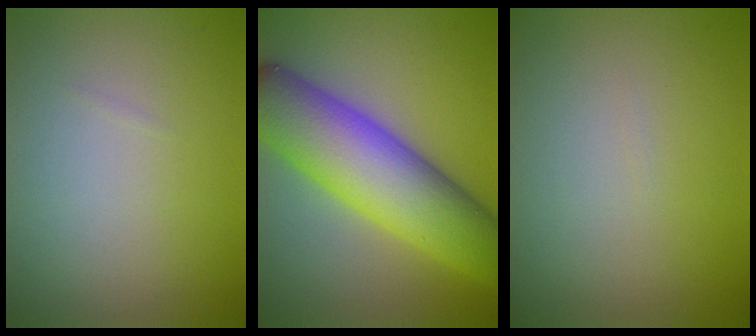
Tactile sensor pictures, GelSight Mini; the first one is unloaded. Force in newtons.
{"total": 11.1, "press": 11.1, "slide": 0.3}
{"total": 0.0}